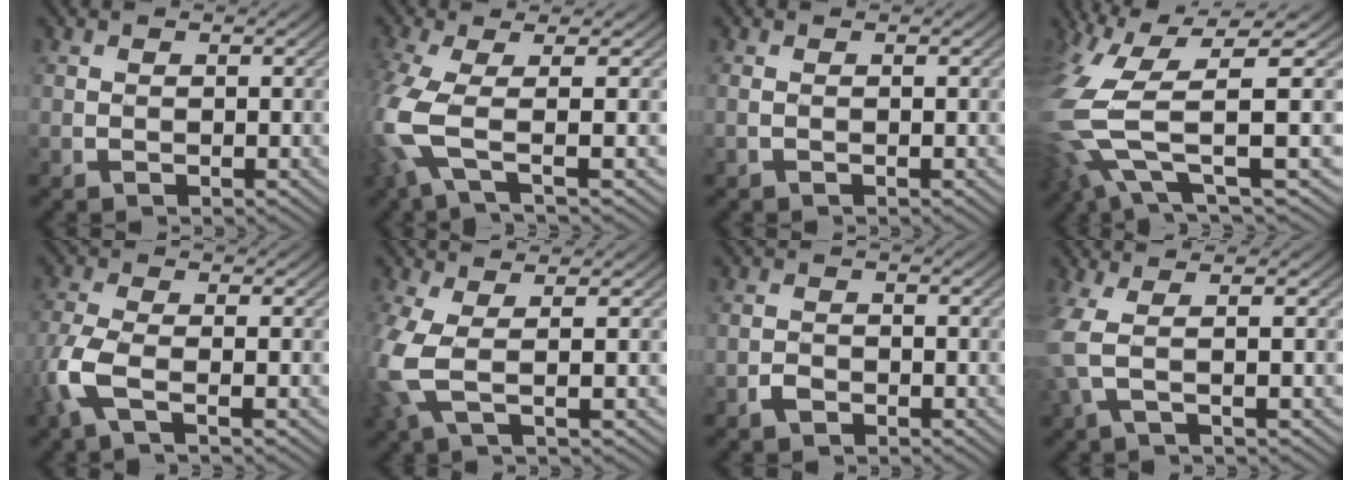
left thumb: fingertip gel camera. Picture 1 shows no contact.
{"total": 7.4, "force": [-2.6, 1.9, 6.6], "torque": [-0.188, 0.000, -0.061]}
{"total": 0.0}
{"total": 12.6, "force": [-2.8, 3.8, 11.7], "torque": [-0.287, -0.017, -0.032]}
{"total": 5.4, "force": [-2.8, 2.0, 4.2], "torque": [-0.122, 0.009, -0.064]}
{"total": 6.9, "force": [-0.8, 3.2, 6.1], "torque": [-0.180, -0.001, -0.023]}
{"total": 1.9, "force": [-1.8, 0.5, 0.0], "torque": [-0.004, 0.001, -0.040]}
{"total": 4.1, "force": [-0.6, 1.3, 3.9], "torque": [-0.113, 0.005, -0.020]}